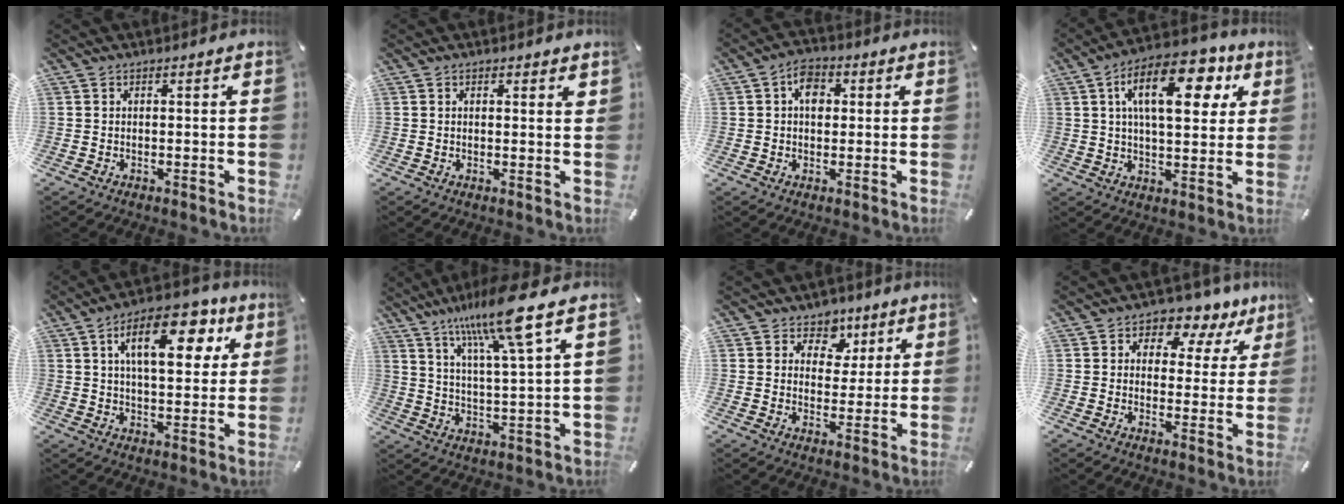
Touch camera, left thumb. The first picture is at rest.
{"total": 1.2, "force": [0.7, 0.4, 0.9], "torque": [-0.013, -0.003, 0.010]}
{"total": 5.4, "force": [0.8, 3.8, 3.7], "torque": [-0.051, 0.000, 0.009]}
{"total": 18.2, "force": [7.1, 8.9, 14.1], "torque": [-0.219, -0.013, 0.111]}
{"total": 16.9, "force": [7.1, 8.4, 12.8], "torque": [-0.190, -0.014, 0.112]}
{"total": 14.6, "force": [10.7, 1.4, 9.9], "torque": [-0.188, -0.047, 0.173]}
{"total": 6.9, "force": [3.3, 5.8, 1.6], "torque": [-0.021, -0.025, 0.054]}
{"total": 6.3, "force": [3.9, 4.1, 2.6], "torque": [-0.031, -0.038, 0.060]}